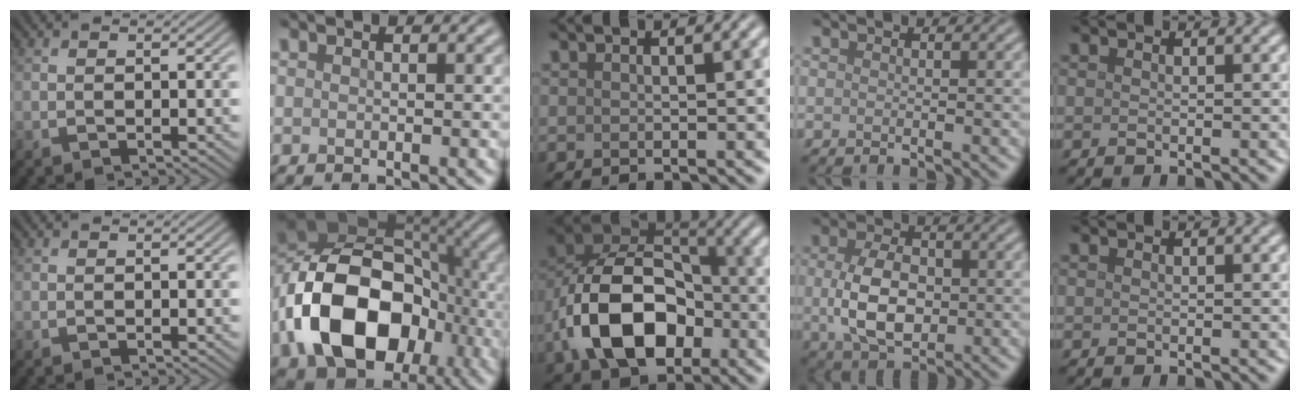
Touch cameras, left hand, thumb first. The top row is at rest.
{"index": {"total": 15.5, "force": [-4.7, 10.8, 10.1], "torque": [-0.183, -0.008, -0.089]}, "middle": {"total": 12.1, "force": [-3.5, 7.8, 8.5], "torque": [-0.171, 0.006, -0.074]}, "ring": {"total": 6.1, "force": [-0.1, 4.0, 4.6], "torque": [-0.098, -0.005, -0.003]}}